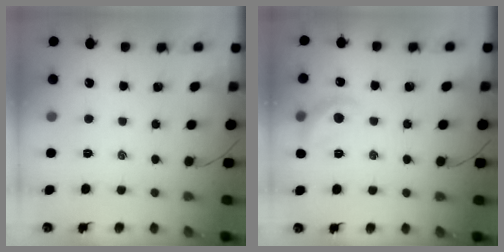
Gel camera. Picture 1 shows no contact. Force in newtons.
{"total": 9.3, "press": 9.2, "slide": 1.2}